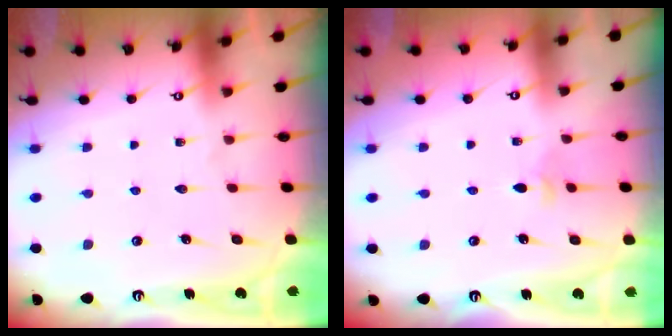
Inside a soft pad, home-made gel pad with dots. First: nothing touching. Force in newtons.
{"total": 3.0, "press": 2.9, "slide": 0.7}